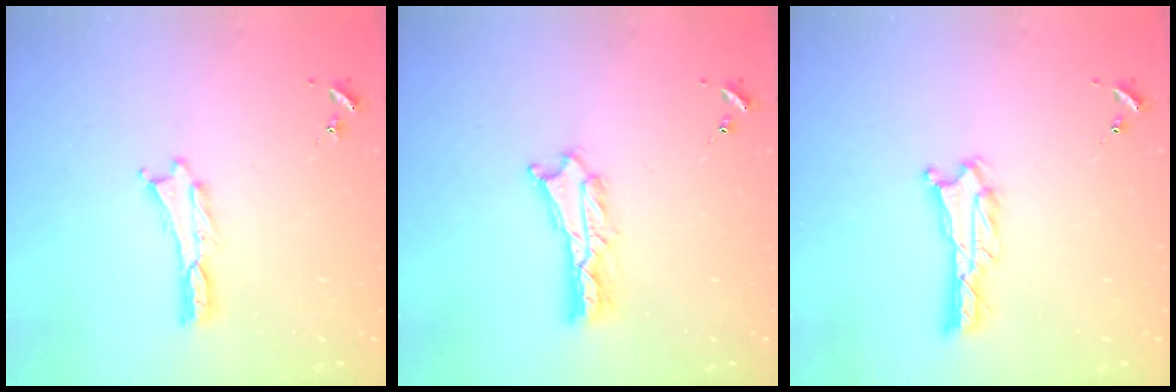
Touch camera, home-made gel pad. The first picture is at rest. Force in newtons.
{"total": 2.4, "press": 2.4, "slide": 0.2}
{"total": 0.7, "press": 0.7, "slide": 0.1}